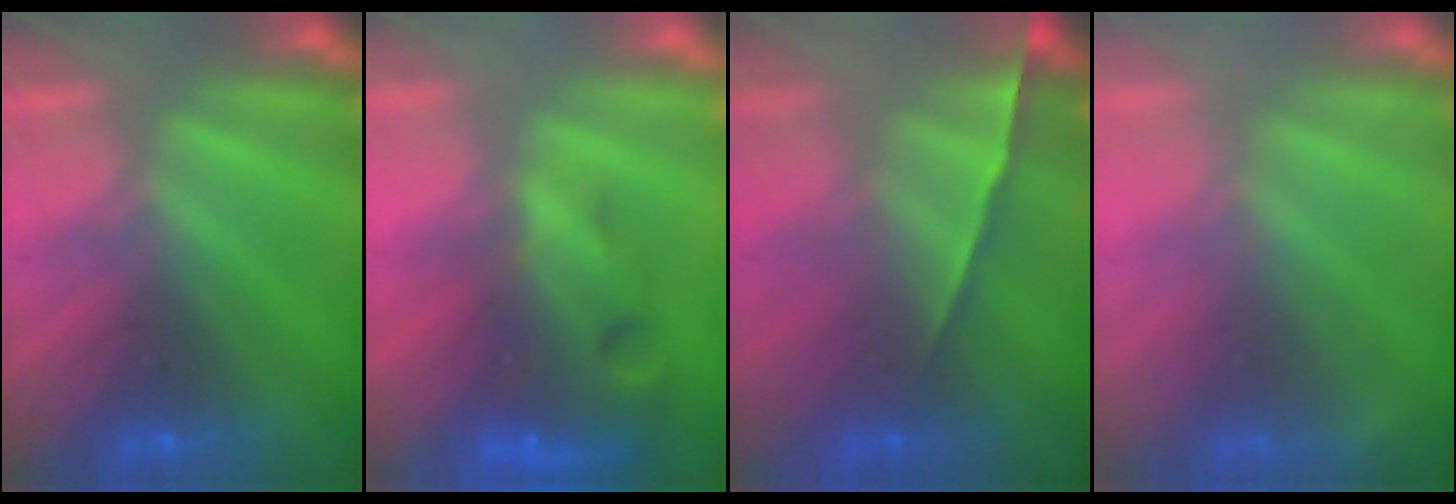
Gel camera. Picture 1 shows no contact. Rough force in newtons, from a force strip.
{"total": 9.3}
{"total": 1.5}
{"total": 1.4}